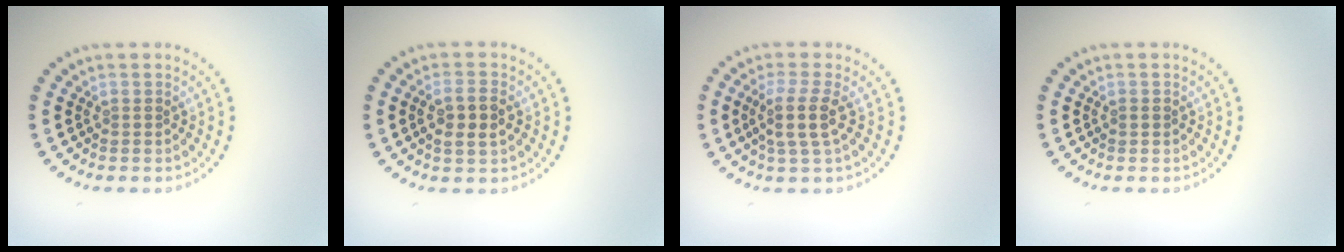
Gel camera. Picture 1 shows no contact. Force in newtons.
{"total": 2.9, "press": 2.8, "slide": 0.7}
{"total": 2.8, "press": 2.2, "slide": 1.8}
{"total": 0.5, "press": 0.5, "slide": 0.1}